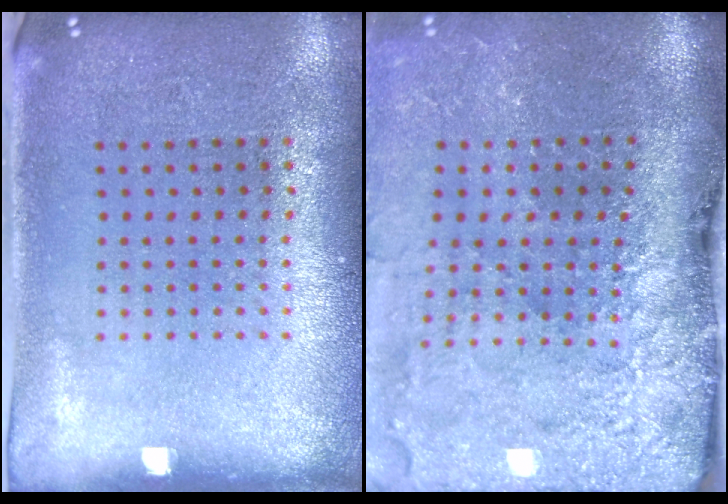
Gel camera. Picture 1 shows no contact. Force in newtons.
{"total": 4.9, "press": 3.8, "slide": 3.2}